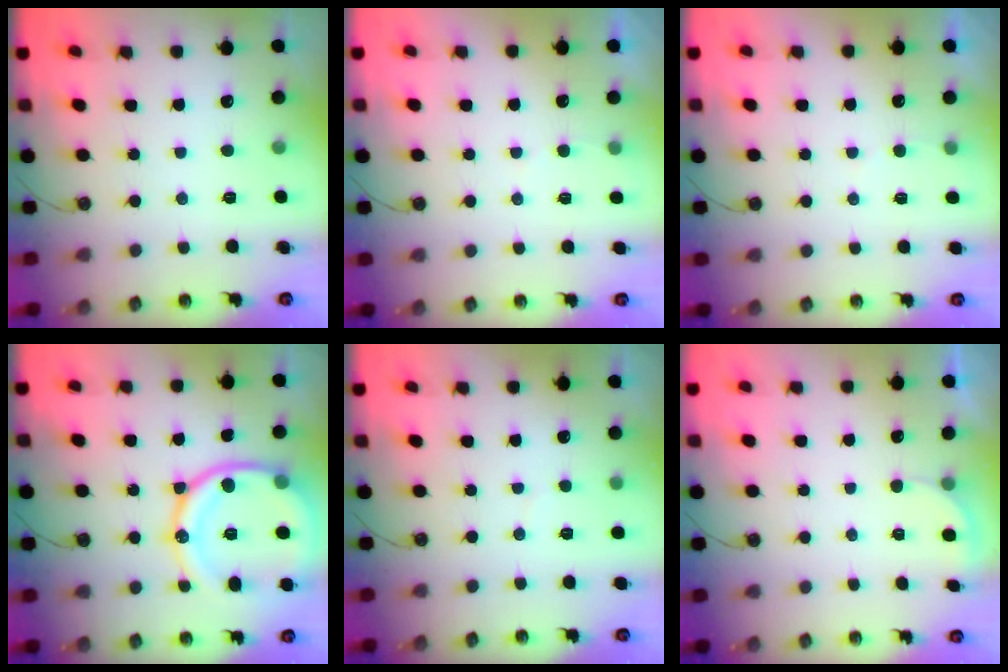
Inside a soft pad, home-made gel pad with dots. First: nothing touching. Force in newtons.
{"total": 3.0, "press": 2.9, "slide": 0.3}
{"total": 3.0, "press": 2.9, "slide": 0.3}
{"total": 20.4, "press": 20.2, "slide": 2.4}
{"total": 1.7, "press": 1.7, "slide": 0.1}
{"total": 2.1, "press": 2.1, "slide": 0.6}